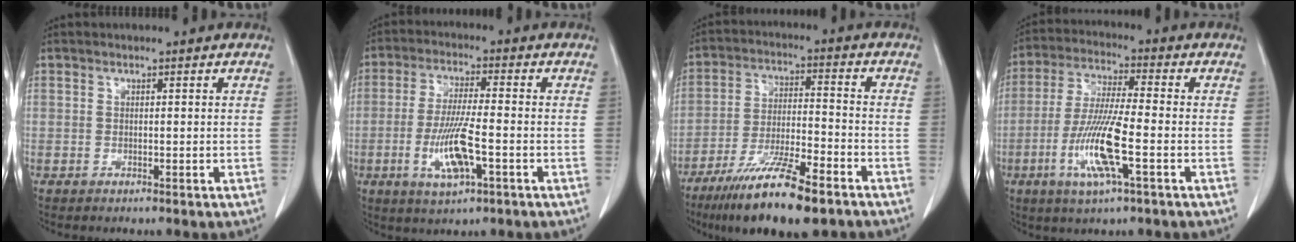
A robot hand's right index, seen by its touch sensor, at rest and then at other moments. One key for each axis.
{"total": 9.0, "fx": -2.8, "fy": 1.2, "fz": 8.4, "tx": -0.170, "ty": -0.011, "tz": -0.051}
{"total": 14.4, "fx": -9.7, "fy": 2.1, "fz": 10.4, "tx": -0.195, "ty": -0.033, "tz": -0.171}
{"total": 11.4, "fx": -3.7, "fy": 0.7, "fz": 10.8, "tx": -0.220, "ty": -0.015, "tz": -0.074}